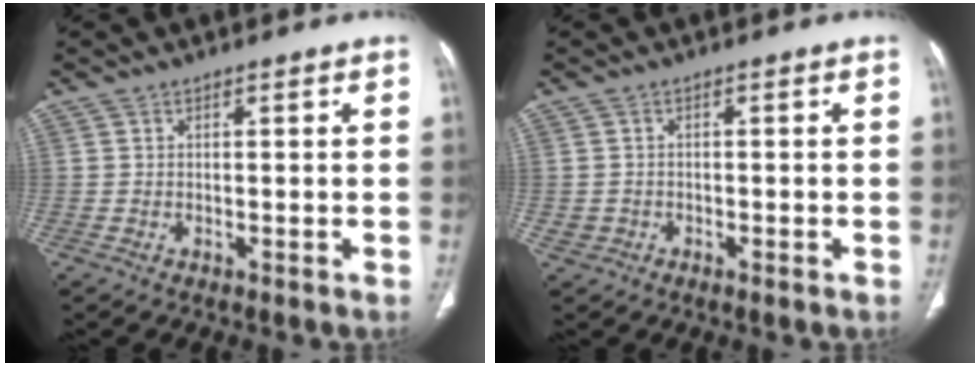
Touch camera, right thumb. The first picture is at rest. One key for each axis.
{"total": 1.8, "fx": -0.6, "fy": 1.5, "fz": 0.7, "tx": -0.010, "ty": 0.006, "tz": -0.008}